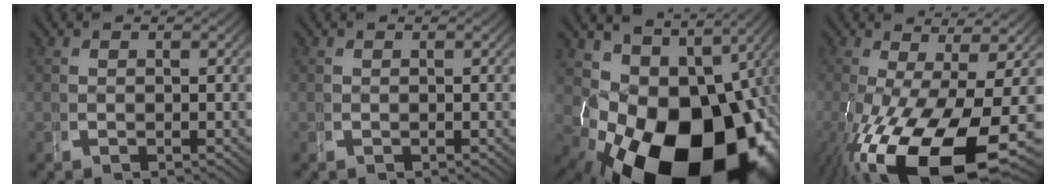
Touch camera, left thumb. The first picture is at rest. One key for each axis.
{"total": 0.0}
{"total": 21.1, "fx": -5.2, "fy": 13.4, "fz": 15.5, "tx": -0.293, "ty": -0.094, "tz": -0.030}
{"total": 15.0, "fx": -3.6, "fy": 7.4, "fz": 12.5, "tx": -0.234, "ty": -0.063, "tz": -0.016}